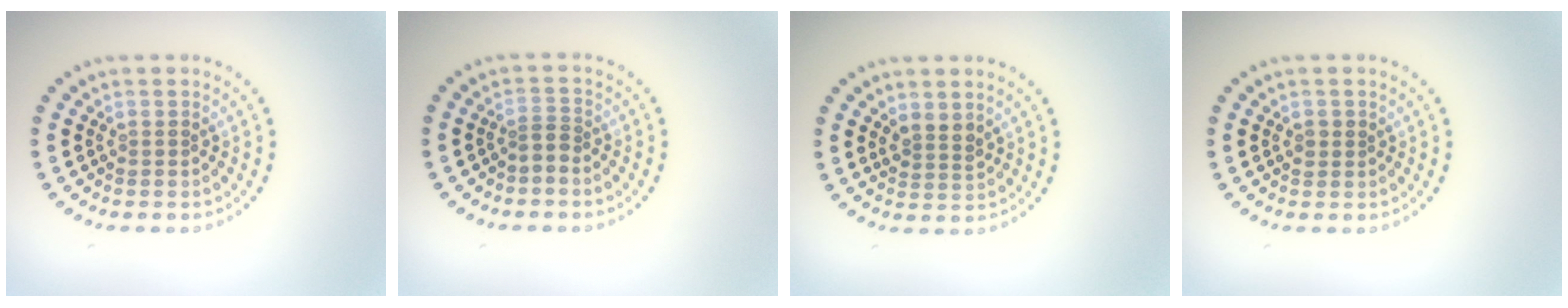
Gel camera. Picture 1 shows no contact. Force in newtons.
{"total": 1.2, "press": 0.8, "slide": 0.9}
{"total": 1.7, "press": 1.5, "slide": 0.9}
{"total": 0.9, "press": 0.9, "slide": 0.2}